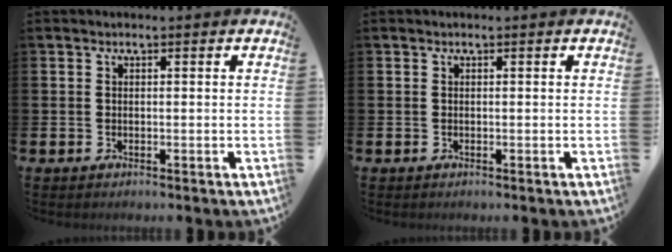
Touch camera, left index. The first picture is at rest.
{"total": 0.0}